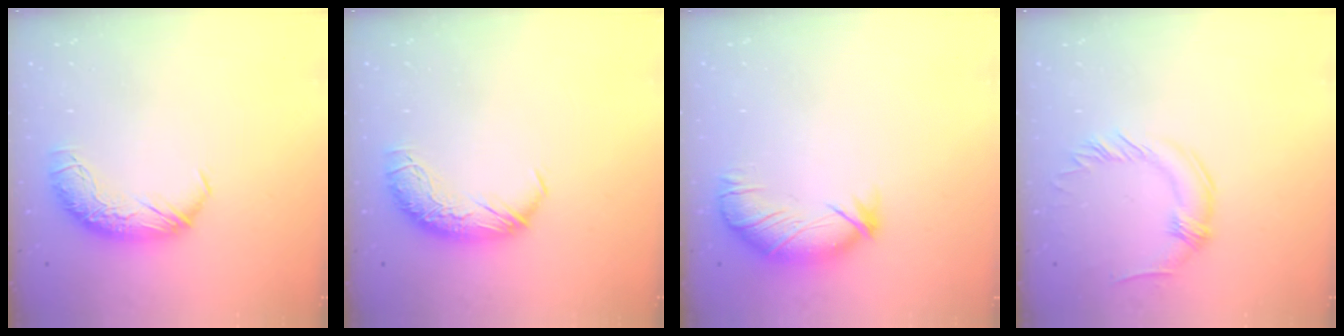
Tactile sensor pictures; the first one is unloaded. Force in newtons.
{"total": 0.0}
{"total": 3.1, "press": 2.5, "slide": 1.8}
{"total": 0.0}